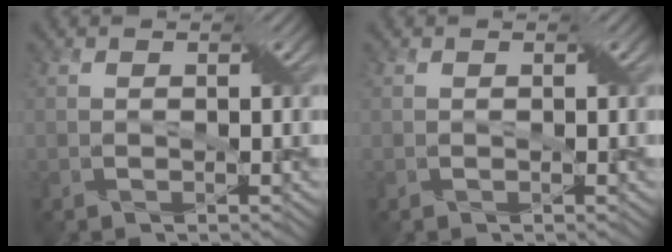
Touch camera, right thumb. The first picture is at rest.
{"total": 0.0}